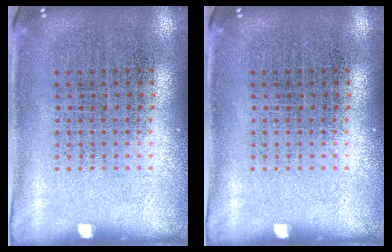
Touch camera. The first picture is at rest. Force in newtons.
{"total": 0.0}